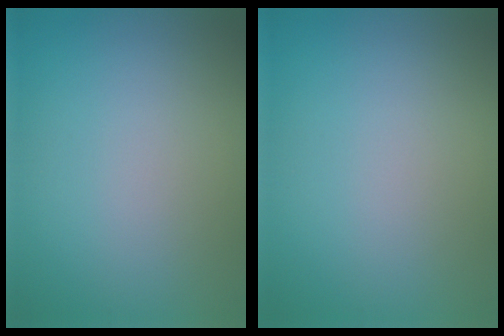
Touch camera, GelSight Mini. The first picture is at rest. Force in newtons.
{"total": 0.0}